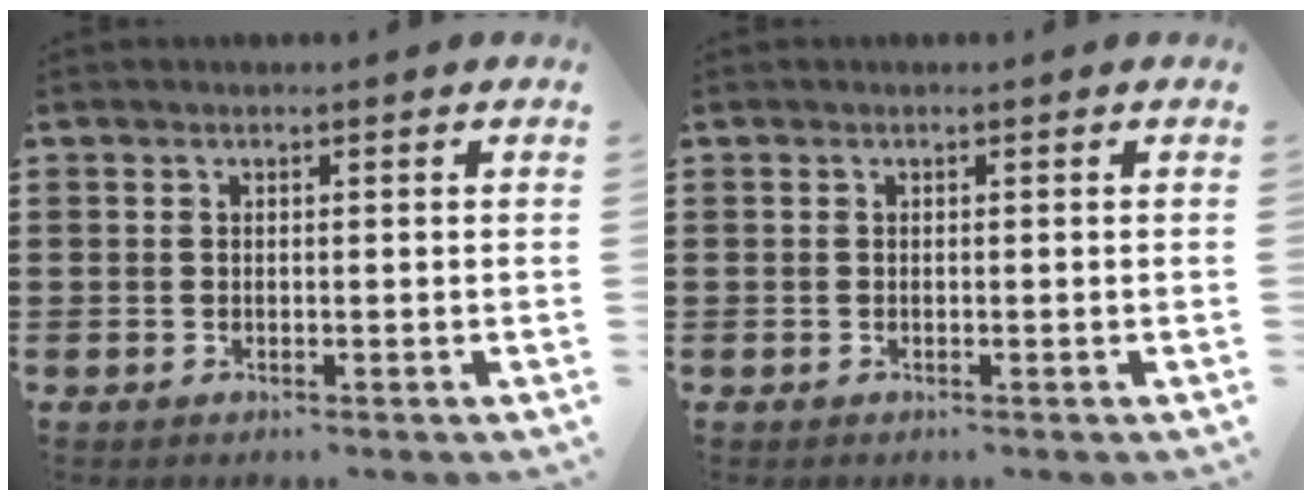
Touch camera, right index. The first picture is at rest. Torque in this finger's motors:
{"motor_torque": [0.00, 0.00, 0.00, -0.01]}